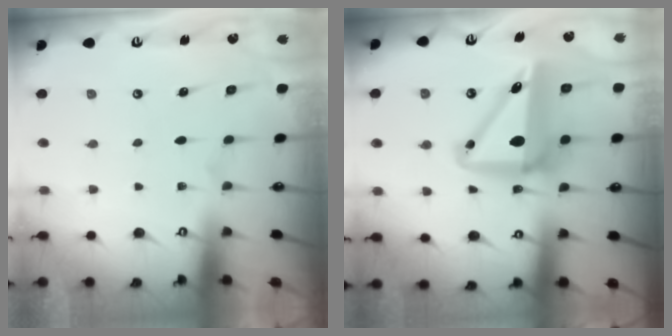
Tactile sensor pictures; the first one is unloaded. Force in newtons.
{"total": 12.0, "press": 11.2, "slide": 4.3}